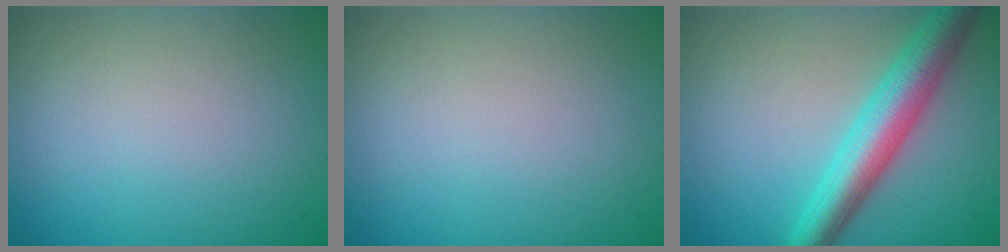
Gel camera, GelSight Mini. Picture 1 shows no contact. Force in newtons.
{"total": 0.0}
{"total": 6.0, "press": 5.9, "slide": 0.3}